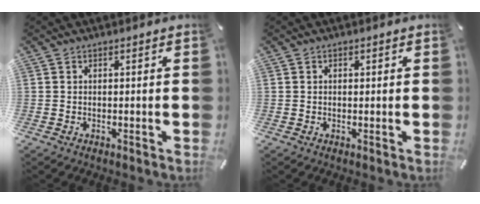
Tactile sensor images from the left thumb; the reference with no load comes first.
{"total": 0.7, "force": [0.1, 0.6, 0.4], "torque": [-0.007, 0.004, 0.001]}